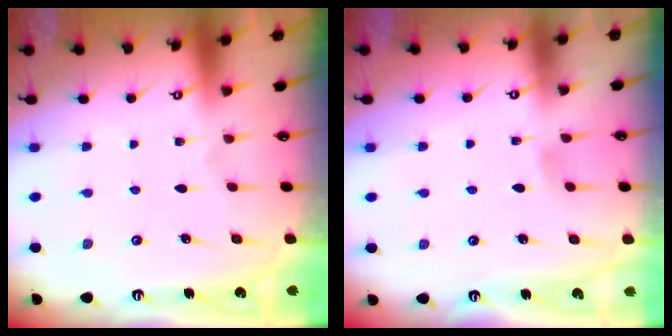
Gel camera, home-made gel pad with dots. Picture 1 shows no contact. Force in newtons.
{"total": 2.9, "press": 2.9, "slide": 0.5}